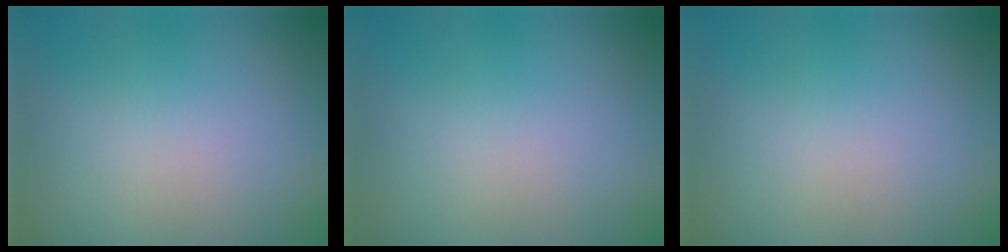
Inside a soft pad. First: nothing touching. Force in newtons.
{"total": 0.0}
{"total": 0.0}